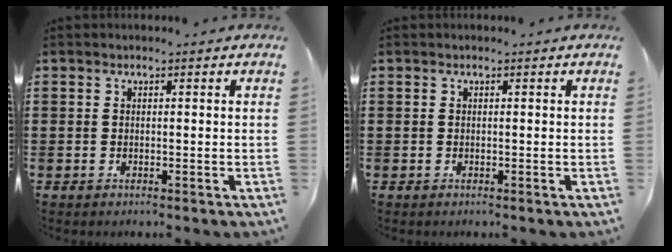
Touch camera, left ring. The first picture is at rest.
{"total": 0.0}